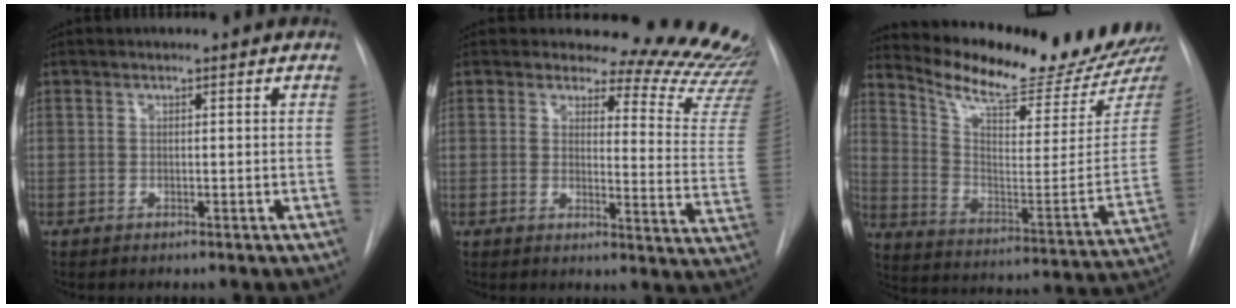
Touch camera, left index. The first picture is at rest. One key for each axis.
{"total": 16.4, "fx": 16.0, "fy": 1.9, "fz": 2.8, "tx": -0.004, "ty": -0.157, "tz": 0.146}
{"total": 21.9, "fx": 20.3, "fy": 1.0, "fz": 8.2, "tx": -0.142, "ty": -0.095, "tz": 0.291}